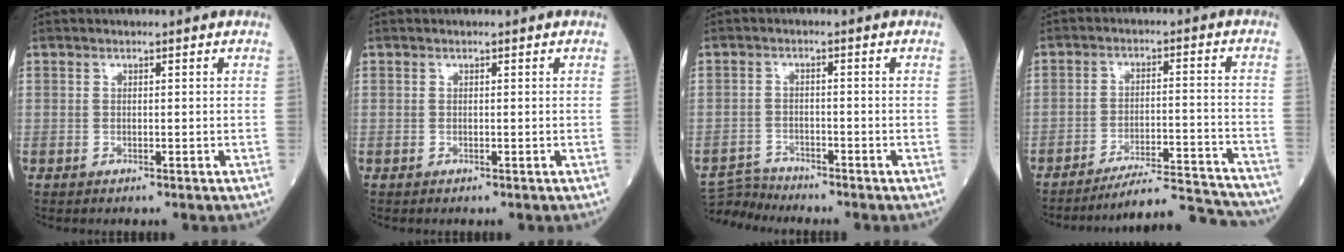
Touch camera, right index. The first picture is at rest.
{"total": 0.0}
{"total": 3.7, "force": [-3.6, -0.2, -0.8], "torque": [0.013, -0.011, -0.067]}
{"total": 13.6, "force": [-13.5, -0.7, 2.1], "torque": [-0.019, 0.013, -0.195]}